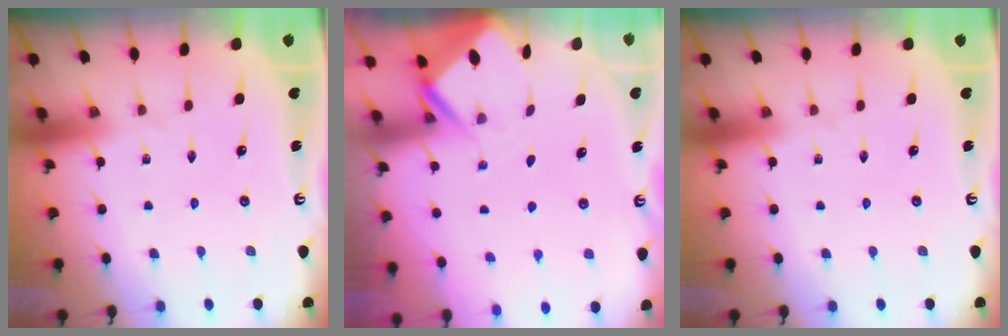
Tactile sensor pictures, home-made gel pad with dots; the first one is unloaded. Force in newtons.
{"total": 2.5, "press": 2.5, "slide": 0.2}
{"total": 0.0}